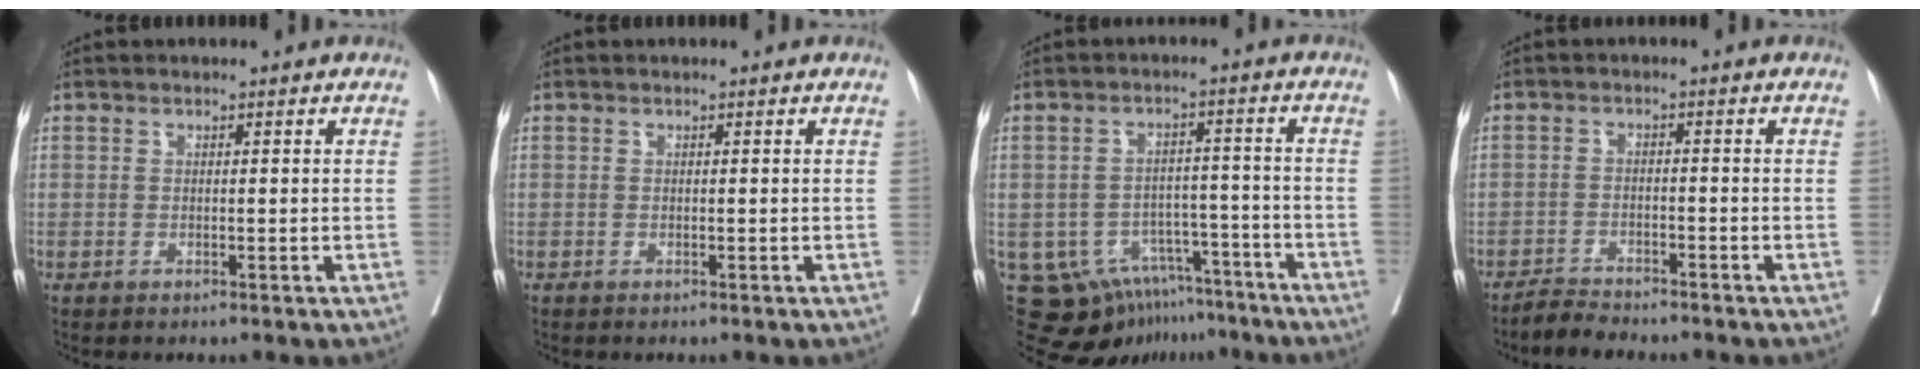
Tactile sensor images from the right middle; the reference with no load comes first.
{"total": 0.0}
{"total": 11.9, "force": [-8.1, 8.0, 3.4], "torque": [-0.047, 0.034, -0.105]}
{"total": 2.9, "force": [-2.9, 0.4, 0.3], "torque": [-0.008, -0.009, -0.053]}